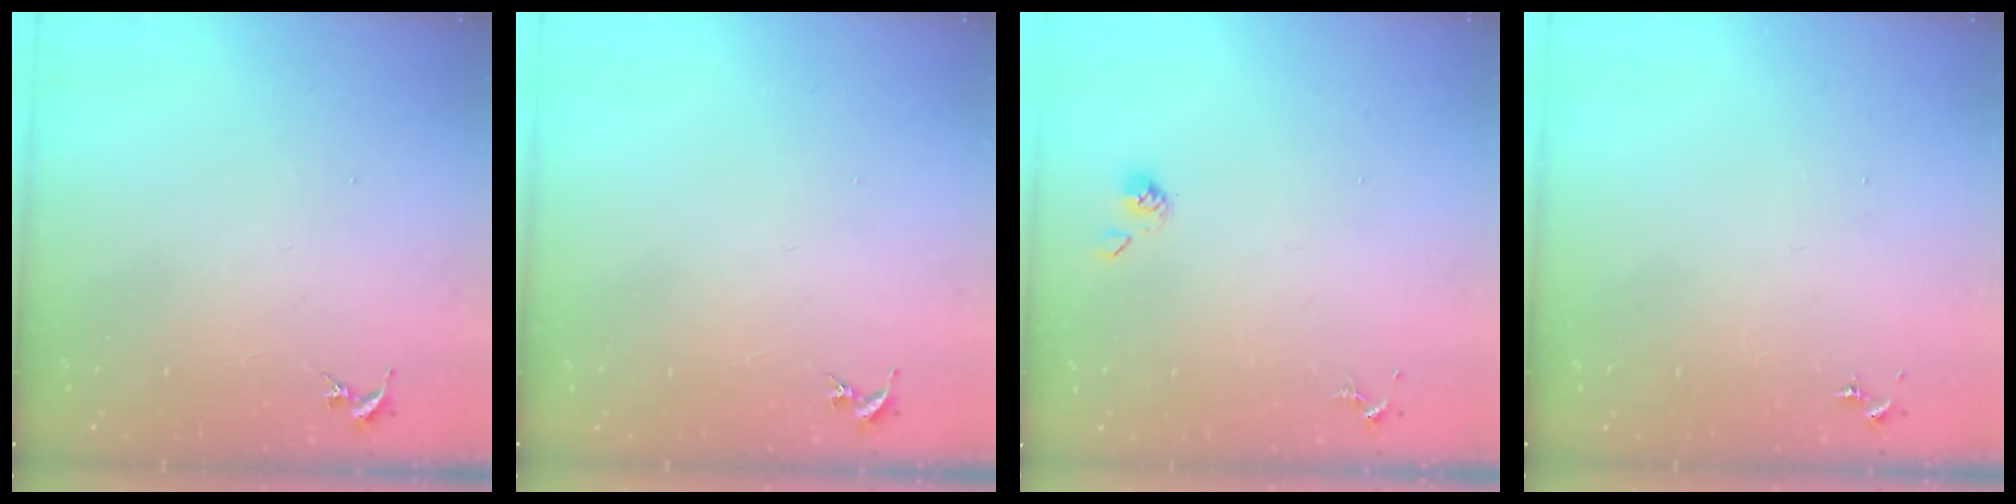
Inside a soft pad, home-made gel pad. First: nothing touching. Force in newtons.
{"total": 0.0}
{"total": 3.6, "press": 3.4, "slide": 1.3}
{"total": 0.0}